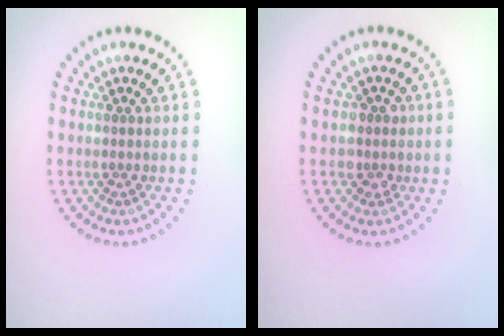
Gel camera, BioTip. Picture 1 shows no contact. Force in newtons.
{"total": 1.7, "press": 1.5, "slide": 0.8}